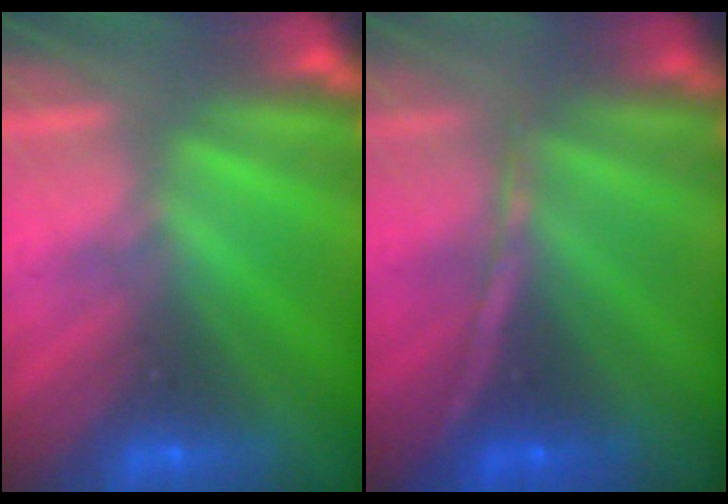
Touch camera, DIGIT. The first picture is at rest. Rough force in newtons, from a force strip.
{"total": 1.3}